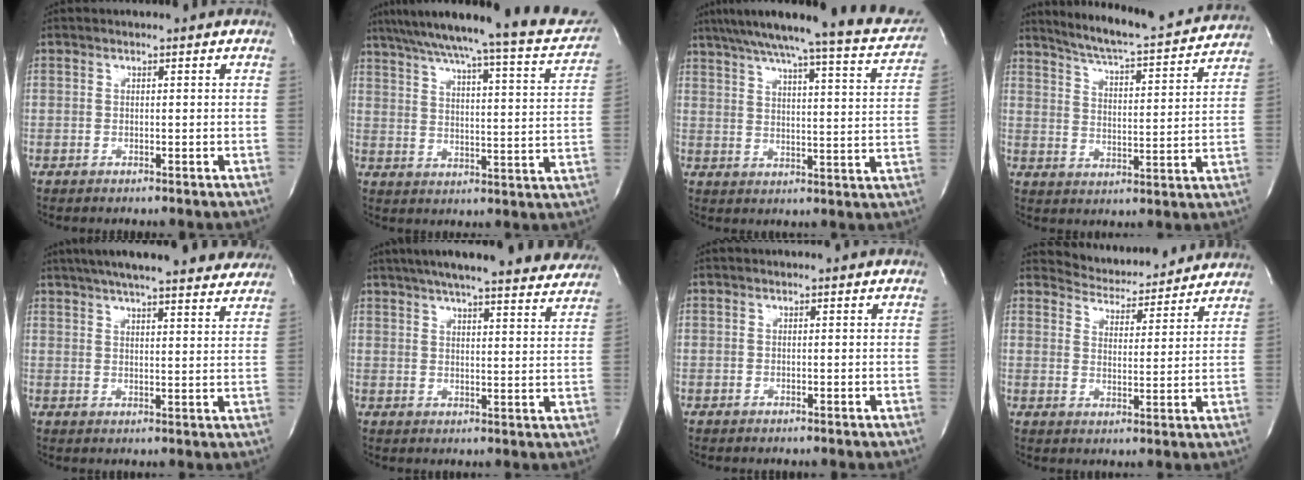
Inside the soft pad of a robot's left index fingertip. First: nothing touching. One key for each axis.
{"total": 24.1, "fx": 21.0, "fy": 2.1, "fz": 11.8, "tx": -0.180, "ty": -0.027, "tz": 0.263}
{"total": 19.2, "fx": 16.8, "fy": 1.4, "fz": 9.2, "tx": -0.135, "ty": -0.023, "tz": 0.209}
{"total": 17.7, "fx": 16.5, "fy": 1.2, "fz": 6.3, "tx": -0.102, "ty": -0.025, "tz": 0.222}
{"total": 23.2, "fx": 20.1, "fy": 3.4, "fz": 11.2, "tx": -0.180, "ty": 0.015, "tz": 0.252}
{"total": 25.1, "fx": 22.0, "fy": 3.5, "fz": 11.6, "tx": -0.186, "ty": -0.009, "tz": 0.270}
{"total": 0.0}
{"total": 10.0, "fx": 9.8, "fy": 1.9, "fz": 0.8, "tx": -0.014, "ty": 0.003, "tz": 0.130}